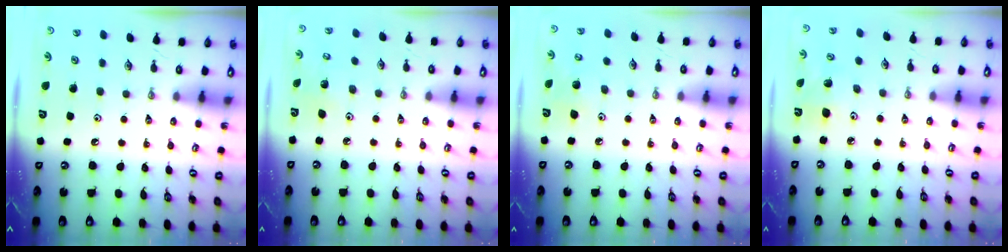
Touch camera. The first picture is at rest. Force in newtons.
{"total": 2.8, "press": 2.8, "slide": 0.3}
{"total": 6.1, "press": 5.8, "slide": 1.9}
{"total": 5.2, "press": 5.1, "slide": 1.0}